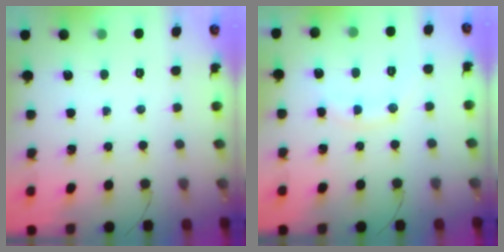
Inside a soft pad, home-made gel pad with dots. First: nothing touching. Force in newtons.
{"total": 7.8, "press": 7.8, "slide": 0.7}